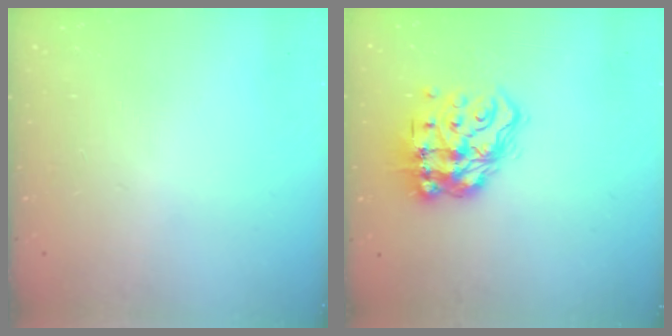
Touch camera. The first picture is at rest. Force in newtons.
{"total": 14.7, "press": 14.6, "slide": 1.6}